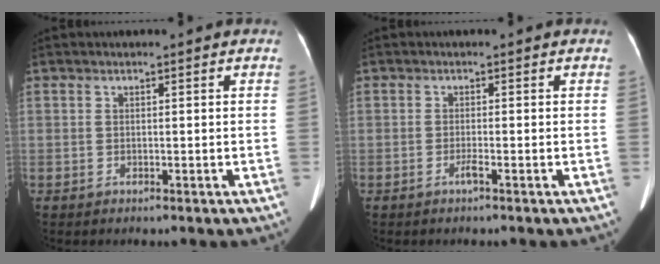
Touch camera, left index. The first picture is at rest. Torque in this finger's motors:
{"motor_torque": [0.02, -0.01, 0.00, 0.00]}